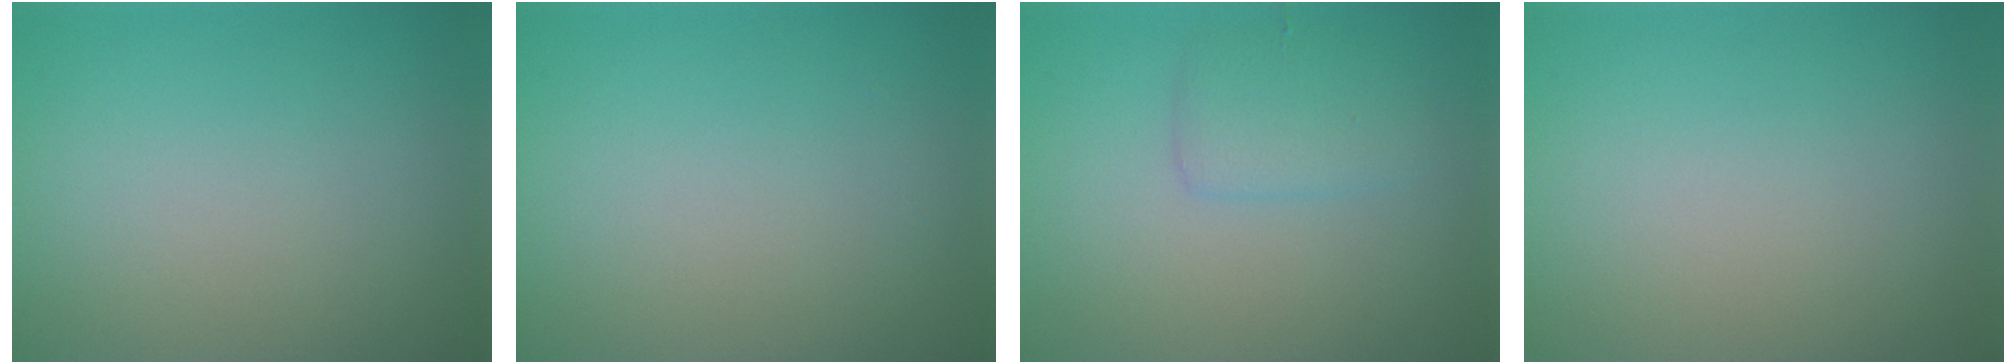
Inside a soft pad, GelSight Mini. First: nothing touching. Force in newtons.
{"total": 0.0}
{"total": 2.1, "press": 2.1, "slide": 0.2}
{"total": 0.0}